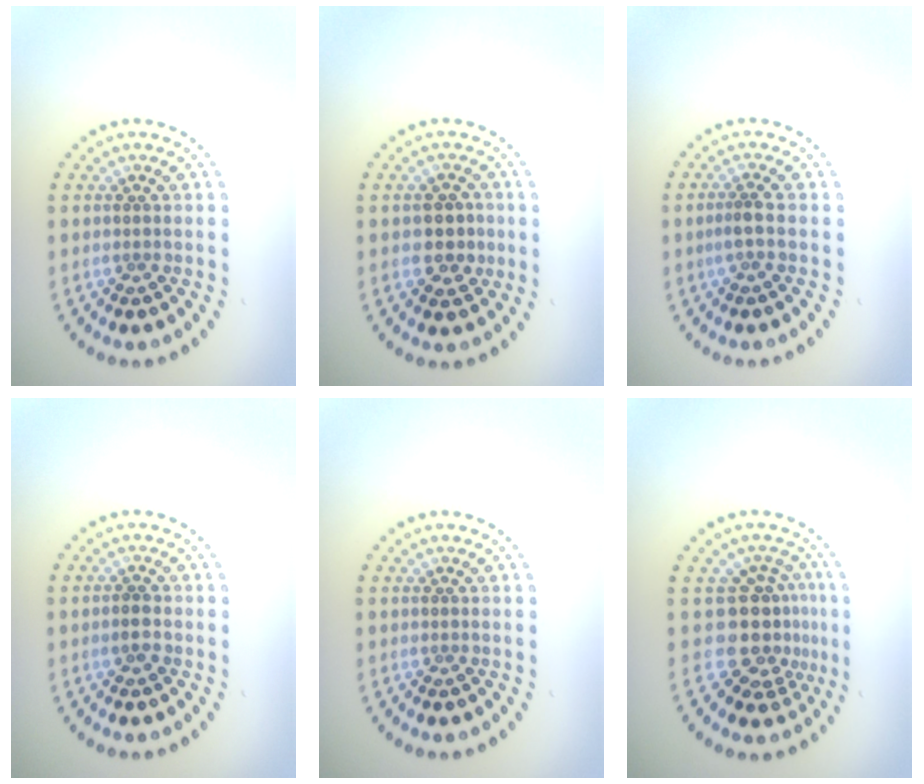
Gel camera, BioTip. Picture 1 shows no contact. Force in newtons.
{"total": 2.7, "press": 2.7, "slide": 0.5}
{"total": 1.4, "press": 1.1, "slide": 0.9}
{"total": 1.3, "press": 1.2, "slide": 0.5}
{"total": 0.0}
{"total": 4.2, "press": 3.1, "slide": 2.8}